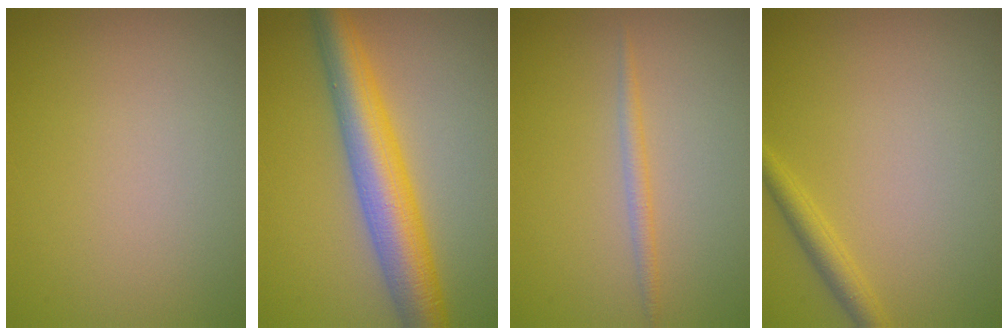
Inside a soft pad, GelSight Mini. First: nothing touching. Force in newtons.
{"total": 7.2, "press": 7.2, "slide": 0.1}
{"total": 1.2, "press": 1.2, "slide": 0.1}
{"total": 1.9, "press": 1.9, "slide": 0.1}